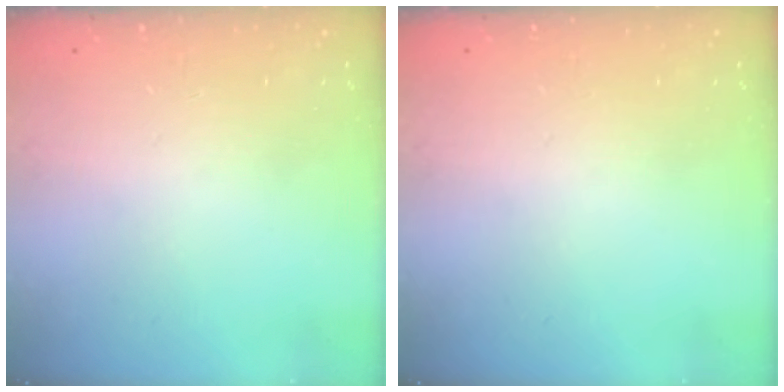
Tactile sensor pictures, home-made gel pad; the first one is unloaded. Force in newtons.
{"total": 0.0}